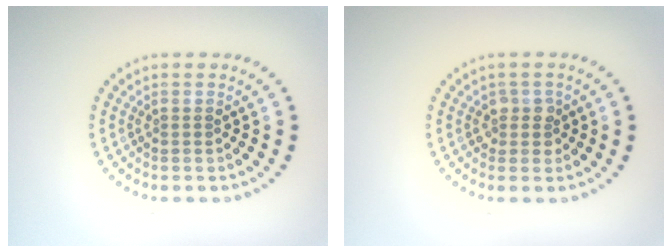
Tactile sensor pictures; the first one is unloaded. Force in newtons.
{"total": 1.6, "press": 1.5, "slide": 0.7}